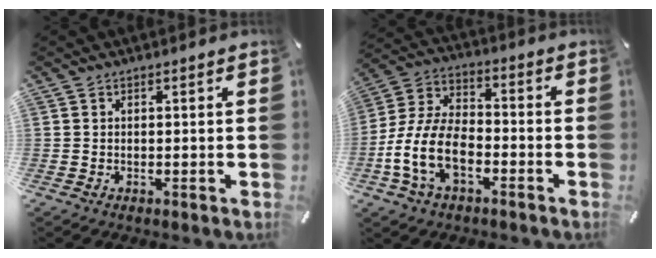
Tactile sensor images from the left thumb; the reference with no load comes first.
{"total": 13.3, "force": [-5.7, 7.7, 9.2], "torque": [-0.205, 0.016, -0.109]}